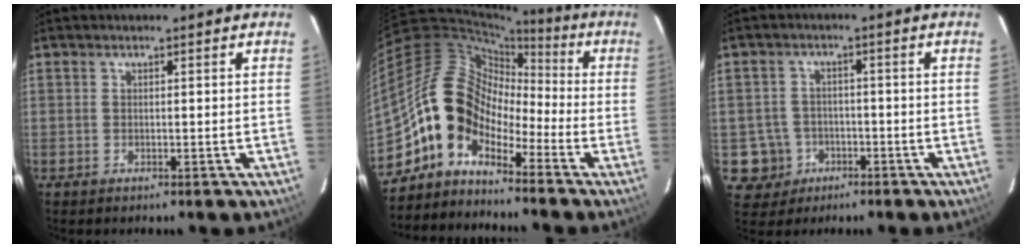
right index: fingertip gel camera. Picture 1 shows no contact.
{"total": 10.6, "force": [-5.6, 7.2, 5.3], "torque": [-0.086, 0.034, -0.130]}
{"total": 6.3, "force": [-2.2, 5.9, 0.5], "torque": [-0.028, 0.023, -0.029]}